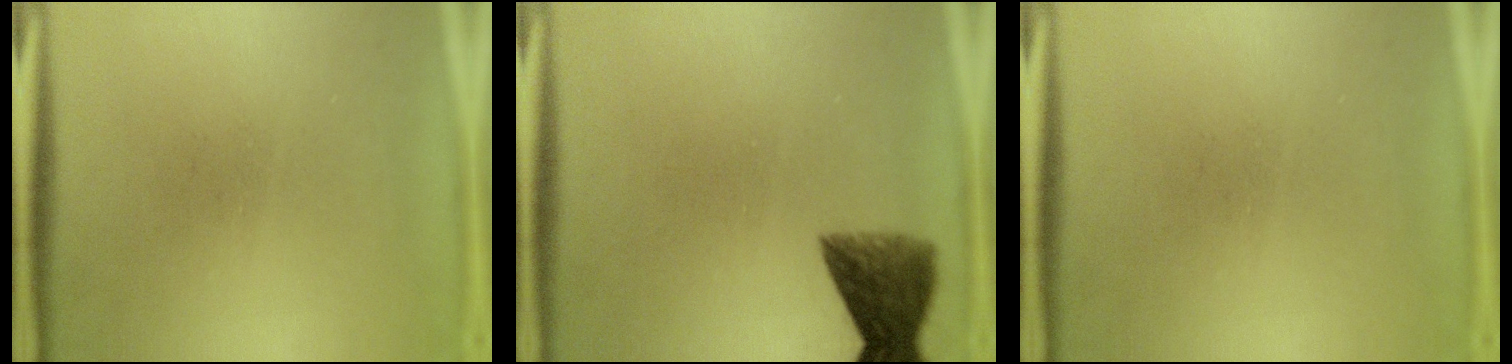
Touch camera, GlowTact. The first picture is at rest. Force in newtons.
{"total": 6.3}
{"total": 0.0}